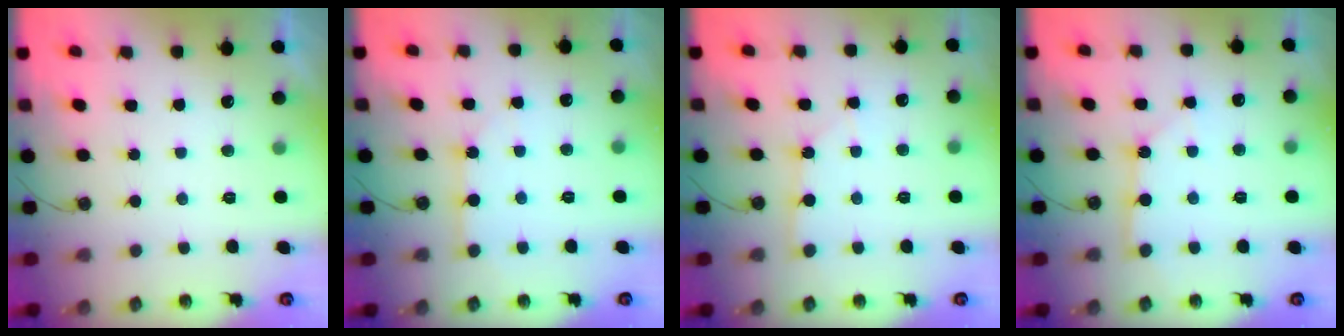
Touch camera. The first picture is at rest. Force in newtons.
{"total": 5.0, "press": 5.0, "slide": 0.3}
{"total": 1.9, "press": 1.9, "slide": 0.3}
{"total": 2.2, "press": 2.2, "slide": 0.3}